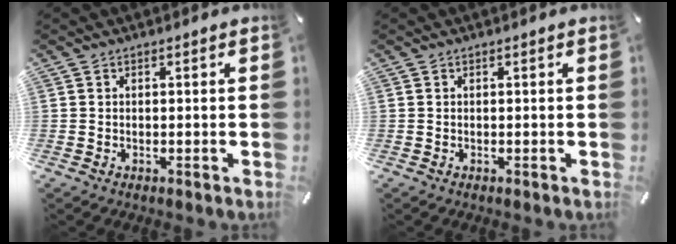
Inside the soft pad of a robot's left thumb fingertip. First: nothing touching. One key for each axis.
{"total": 0.0}